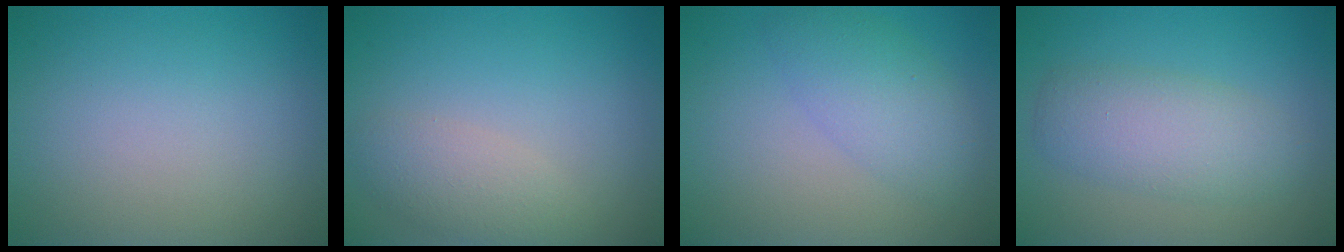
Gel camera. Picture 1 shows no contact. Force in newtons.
{"total": 2.7, "press": 2.7, "slide": 0.2}
{"total": 3.6, "press": 3.6, "slide": 0.3}
{"total": 4.3, "press": 4.3, "slide": 0.2}